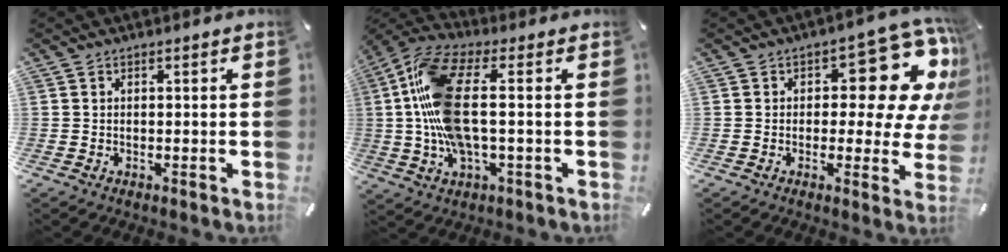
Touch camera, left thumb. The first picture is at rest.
{"total": 16.0, "force": [0.7, 6.7, 14.5], "torque": [-0.320, -0.014, 0.007]}
{"total": 14.8, "force": [6.8, 7.6, 10.7], "torque": [-0.118, -0.060, 0.111]}